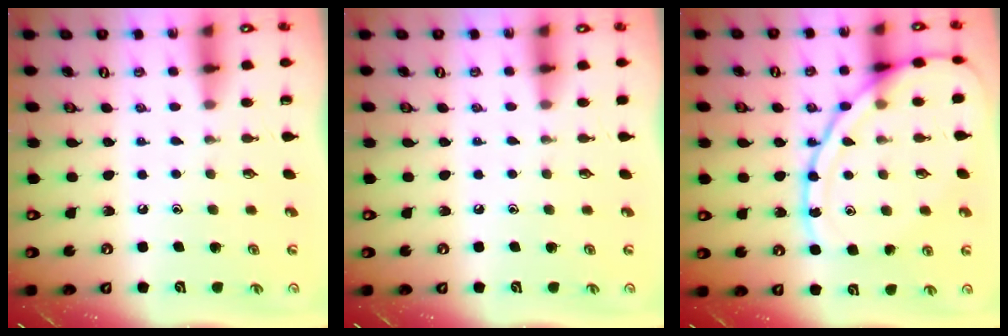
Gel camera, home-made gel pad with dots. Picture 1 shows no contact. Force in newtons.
{"total": 2.3, "press": 2.2, "slide": 0.4}
{"total": 14.9, "press": 14.8, "slide": 1.2}